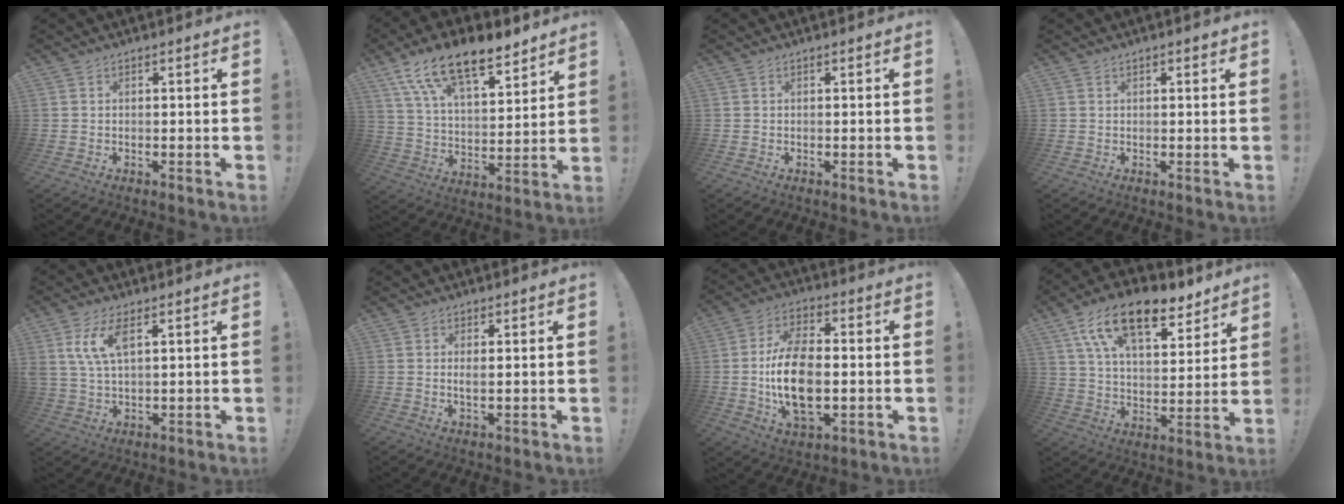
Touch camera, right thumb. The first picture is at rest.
{"total": 17.2, "force": [12.1, 7.0, 9.9], "torque": [-0.178, -0.078, 0.218]}
{"total": 0.0}
{"total": 0.8, "force": [0.5, 0.4, 0.4], "torque": [0.000, -0.002, 0.008]}
{"total": 8.6, "force": [3.7, 3.6, 6.9], "torque": [-0.126, -0.009, 0.066]}
{"total": 2.0, "force": [0.6, 0.2, 1.9], "torque": [-0.028, -0.007, 0.007]}
{"total": 16.1, "force": [-1.7, 9.4, 13.0], "torque": [-0.243, 0.001, -0.033]}
{"total": 18.4, "force": [11.4, 8.5, 11.7], "torque": [-0.199, -0.059, 0.201]}